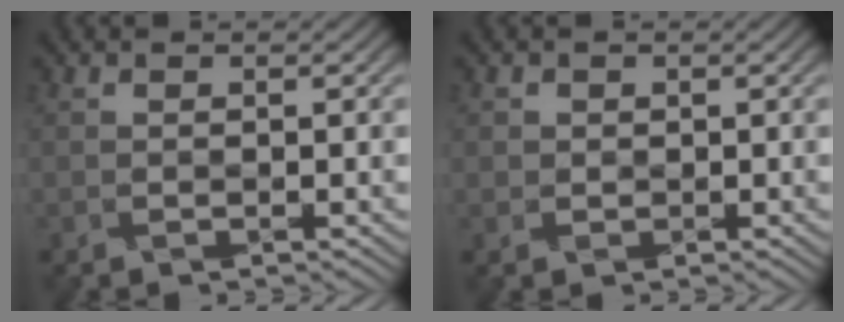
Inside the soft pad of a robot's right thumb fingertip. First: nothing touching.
{"total": 1.2, "force": [0.5, 1.0, -0.3], "torque": [0.009, -0.004, 0.010]}